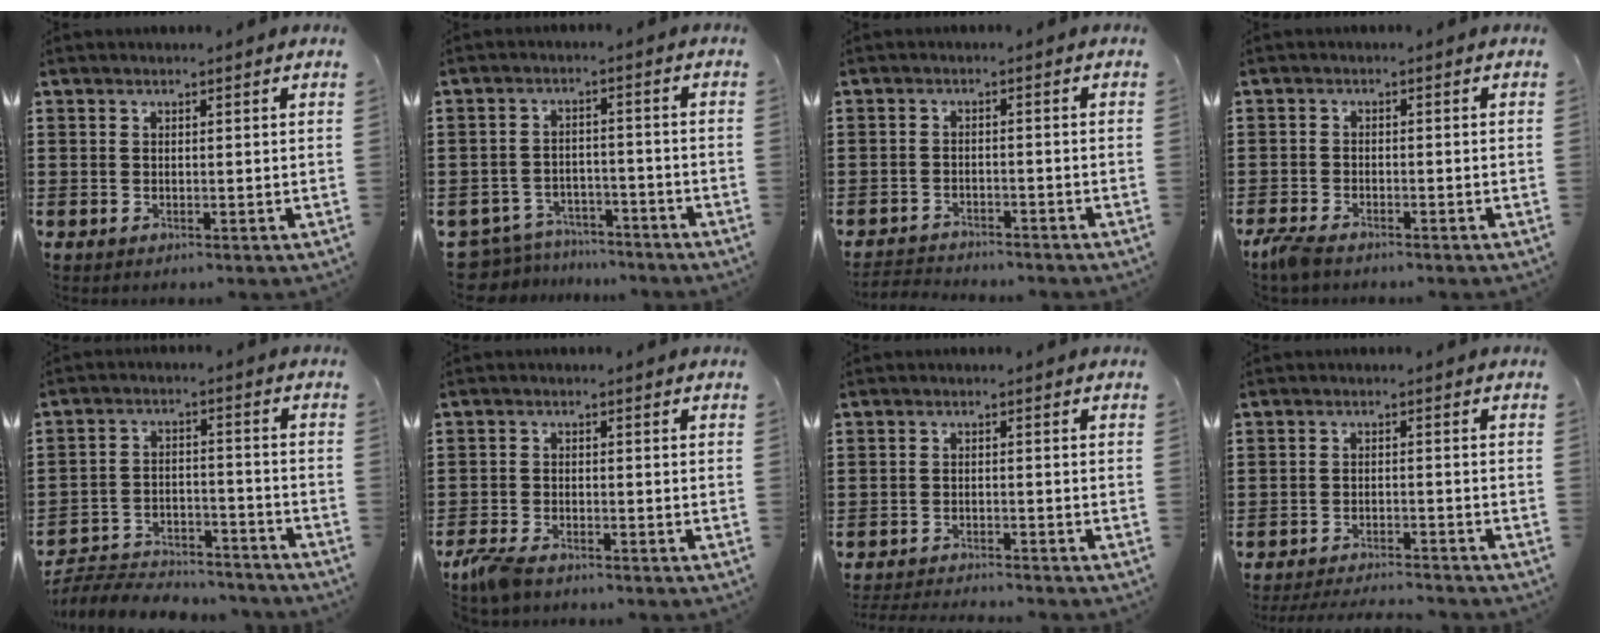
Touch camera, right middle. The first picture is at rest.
{"total": 5.2, "force": [-5.1, 1.1, 0.2], "torque": [-0.028, 0.007, -0.113]}
{"total": 2.5, "force": [-2.5, 0.3, -0.1], "torque": [-0.005, -0.001, -0.054]}
{"total": 2.5, "force": [-2.0, 0.7, 1.3], "torque": [-0.044, -0.004, -0.046]}
{"total": 6.1, "force": [-6.0, 1.0, 0.8], "torque": [-0.016, 0.015, -0.122]}
{"total": 3.3, "force": [-2.8, 1.0, 1.4], "torque": [-0.054, -0.005, -0.064]}
{"total": 2.6, "force": [-2.5, 0.0, 0.1], "torque": [-0.005, 0.000, -0.054]}
{"total": 3.4, "force": [-3.3, 0.0, 0.6], "torque": [-0.010, 0.001, -0.069]}